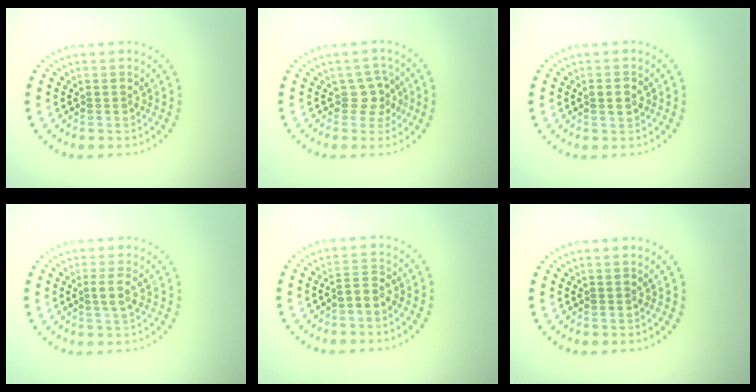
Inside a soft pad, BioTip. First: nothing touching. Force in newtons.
{"total": 1.7, "press": 1.4, "slide": 1.0}
{"total": 0.8, "press": 0.8, "slide": 0.1}
{"total": 1.6, "press": 1.4, "slide": 0.9}
{"total": 1.8, "press": 1.4, "slide": 1.1}
{"total": 0.0}